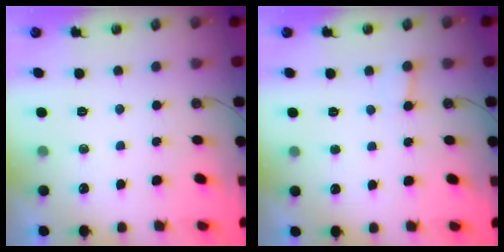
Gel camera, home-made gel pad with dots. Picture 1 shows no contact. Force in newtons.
{"total": 2.8, "press": 2.8, "slide": 0.3}